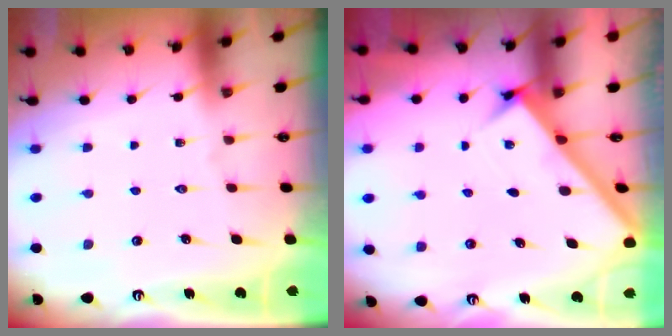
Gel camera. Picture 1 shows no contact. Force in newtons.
{"total": 2.9, "press": 2.8, "slide": 0.4}